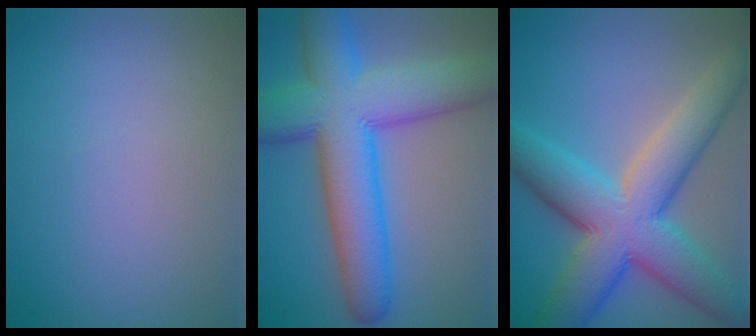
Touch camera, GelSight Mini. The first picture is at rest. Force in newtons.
{"total": 11.6, "press": 11.6, "slide": 0.3}
{"total": 10.4, "press": 10.4, "slide": 0.6}